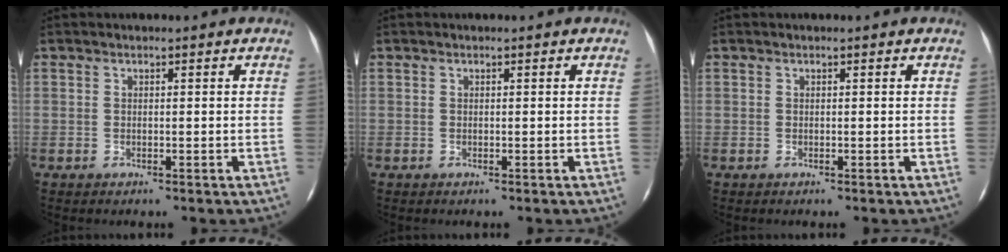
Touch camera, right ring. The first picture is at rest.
{"total": 0.0}
{"total": 0.0}